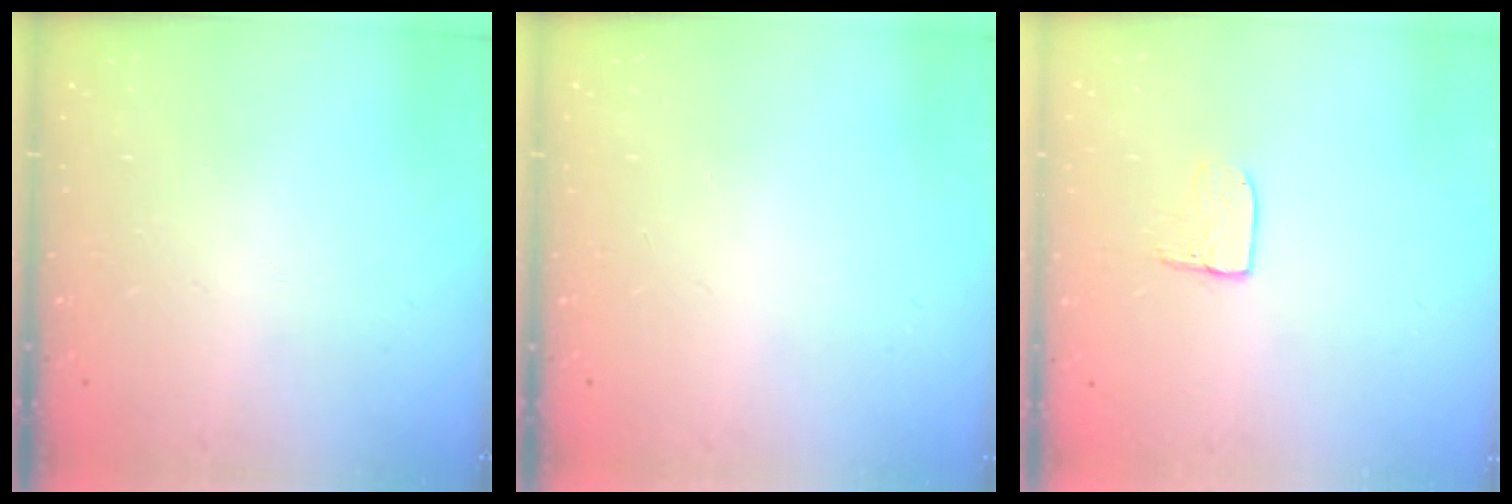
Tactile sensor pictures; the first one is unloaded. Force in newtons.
{"total": 0.0}
{"total": 6.1, "press": 6.1, "slide": 0.4}